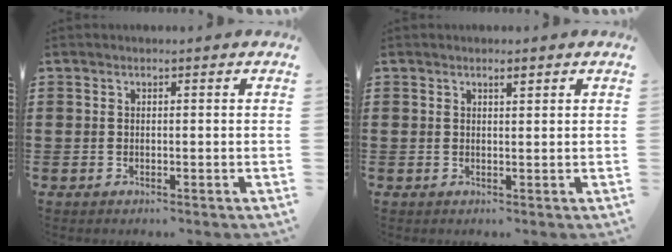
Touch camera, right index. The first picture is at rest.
{"total": 1.2, "force": [0.8, 0.3, 0.9], "torque": [-0.010, -0.001, 0.011]}